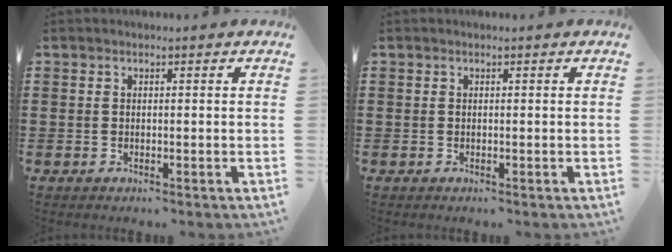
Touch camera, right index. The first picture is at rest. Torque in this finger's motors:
{"motor_torque": [-0.01, 0.01, 0.00, 0.00]}